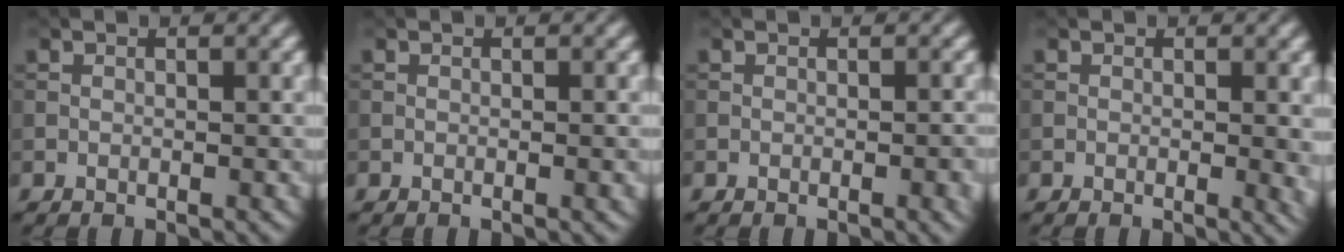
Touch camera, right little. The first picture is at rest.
{"total": 0.9, "force": [0.0, 0.2, 0.9], "torque": [-0.007, 0.001, -0.002]}
{"total": 1.4, "force": [-0.3, 0.3, 1.3], "torque": [-0.016, -0.002, -0.003]}
{"total": 1.6, "force": [0.1, 0.3, 1.6], "torque": [-0.017, -0.006, 0.001]}